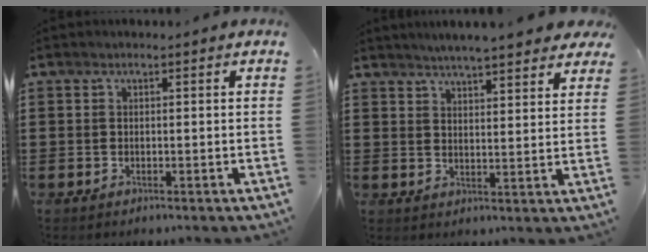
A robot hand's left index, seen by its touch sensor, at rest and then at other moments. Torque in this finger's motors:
{"motor_torque": [2.14, 0.00, 0.35, 0.01]}